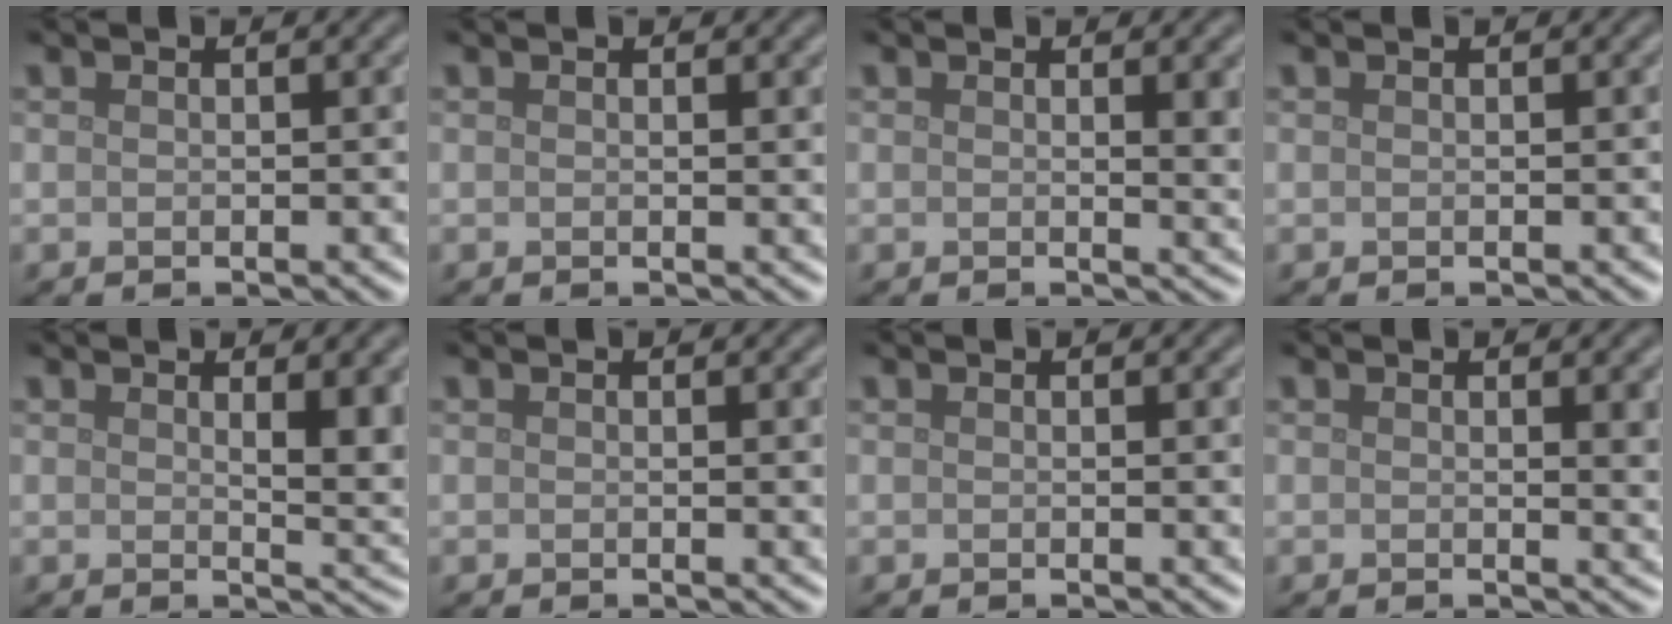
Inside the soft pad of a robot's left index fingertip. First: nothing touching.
{"total": 0.5, "force": [0.3, 0.1, 0.4], "torque": [-0.002, -0.002, 0.004]}
{"total": 3.5, "force": [0.8, 1.1, 3.2], "torque": [-0.031, -0.001, 0.011]}
{"total": 0.0}
{"total": 4.4, "force": [1.4, 1.3, 4.0], "torque": [-0.047, -0.006, 0.024]}
{"total": 1.5, "force": [0.2, 0.4, 1.4], "torque": [-0.014, 0.001, 0.001]}
{"total": 1.2, "force": [0.2, 0.3, 1.1], "torque": [-0.010, 0.000, 0.001]}
{"total": 3.1, "force": [0.7, 1.0, 2.9], "torque": [-0.026, -0.001, 0.009]}